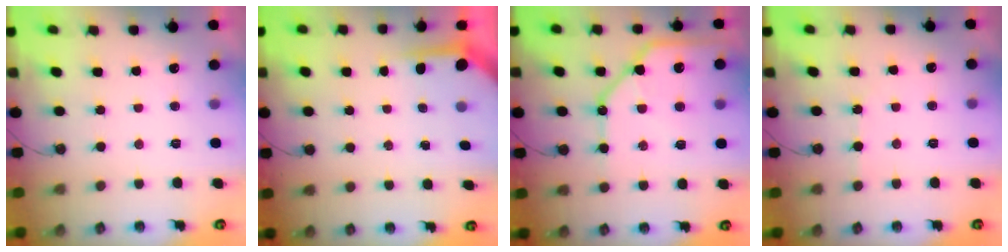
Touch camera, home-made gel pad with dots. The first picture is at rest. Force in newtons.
{"total": 3.8, "press": 3.8, "slide": 0.4}
{"total": 15.8, "press": 15.7, "slide": 1.7}
{"total": 1.7, "press": 1.6, "slide": 0.3}